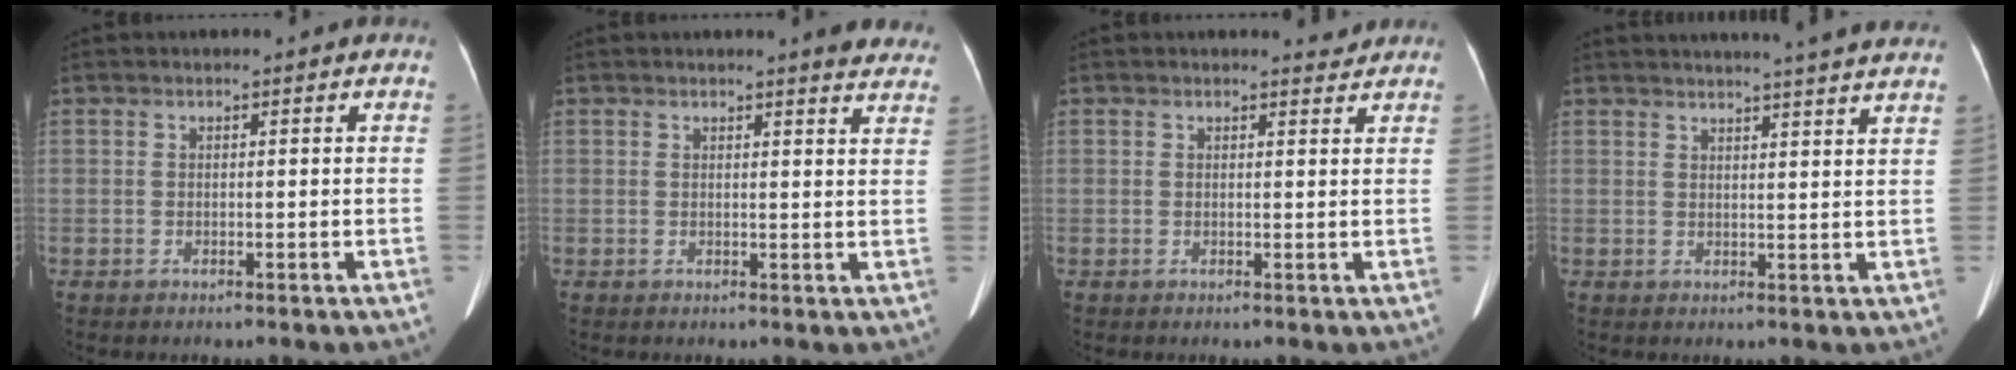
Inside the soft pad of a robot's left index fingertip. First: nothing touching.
{"total": 6.6, "force": [6.2, 0.6, 2.3], "torque": [-0.012, -0.016, 0.044]}
{"total": 1.3, "force": [1.3, 0.0, -0.2], "torque": [-0.005, -0.012, 0.013]}
{"total": 14.6, "force": [13.4, -0.8, 5.9], "torque": [-0.090, -0.020, 0.152]}